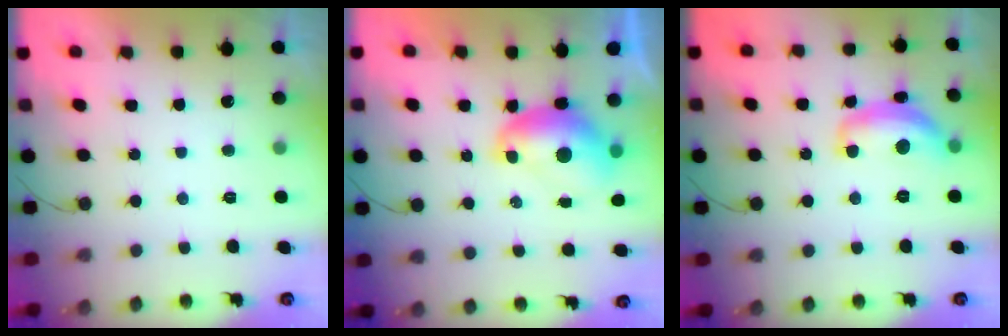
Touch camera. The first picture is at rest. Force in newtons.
{"total": 9.6, "press": 9.6, "slide": 1.0}
{"total": 13.5, "press": 13.5, "slide": 0.9}